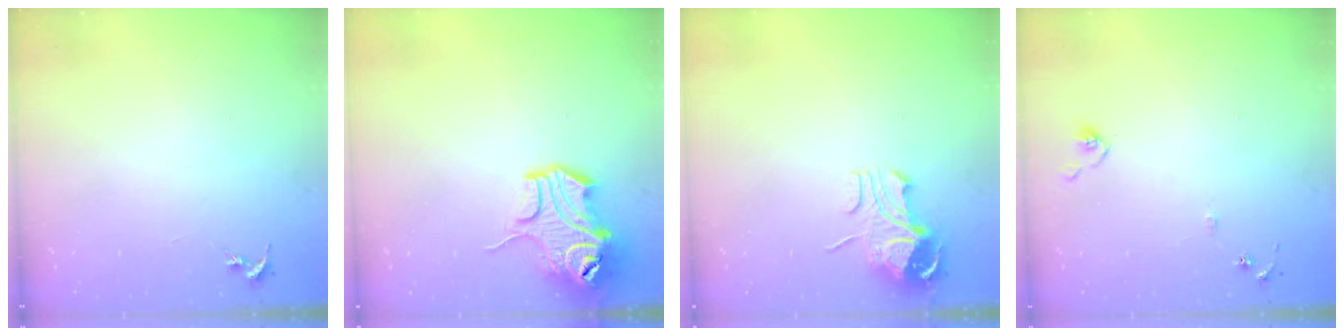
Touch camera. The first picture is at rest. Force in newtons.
{"total": 12.8, "press": 12.7, "slide": 1.7}
{"total": 9.8, "press": 9.7, "slide": 1.1}
{"total": 7.4, "press": 7.3, "slide": 0.6}